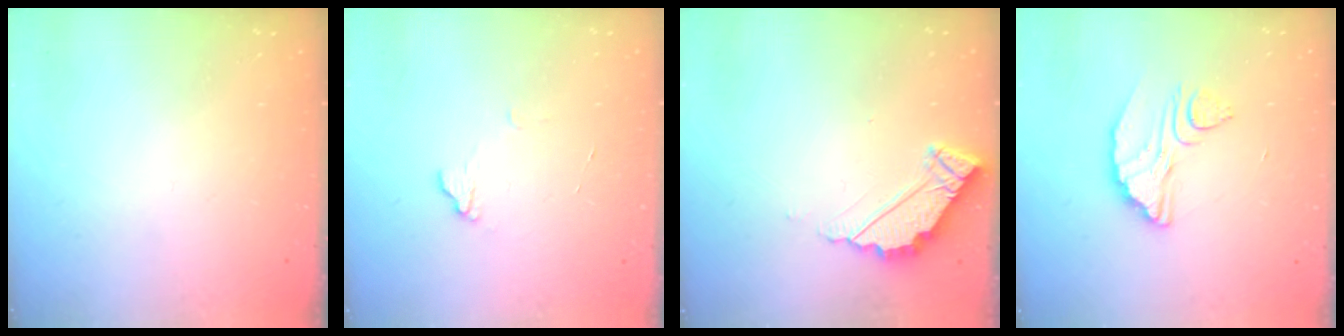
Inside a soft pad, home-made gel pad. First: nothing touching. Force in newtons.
{"total": 5.8, "press": 5.8, "slide": 0.5}
{"total": 5.0, "press": 4.9, "slide": 0.2}
{"total": 8.8, "press": 8.8, "slide": 0.8}